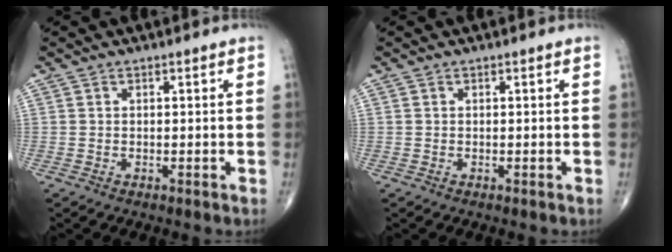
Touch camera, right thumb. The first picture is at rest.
{"total": 0.0}